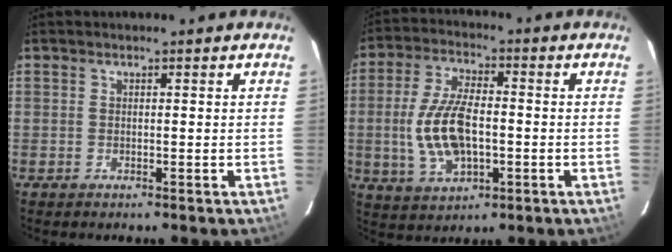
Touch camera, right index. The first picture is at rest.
{"total": 12.3, "force": [-1.6, 6.2, 10.5], "torque": [-0.218, 0.001, -0.023]}